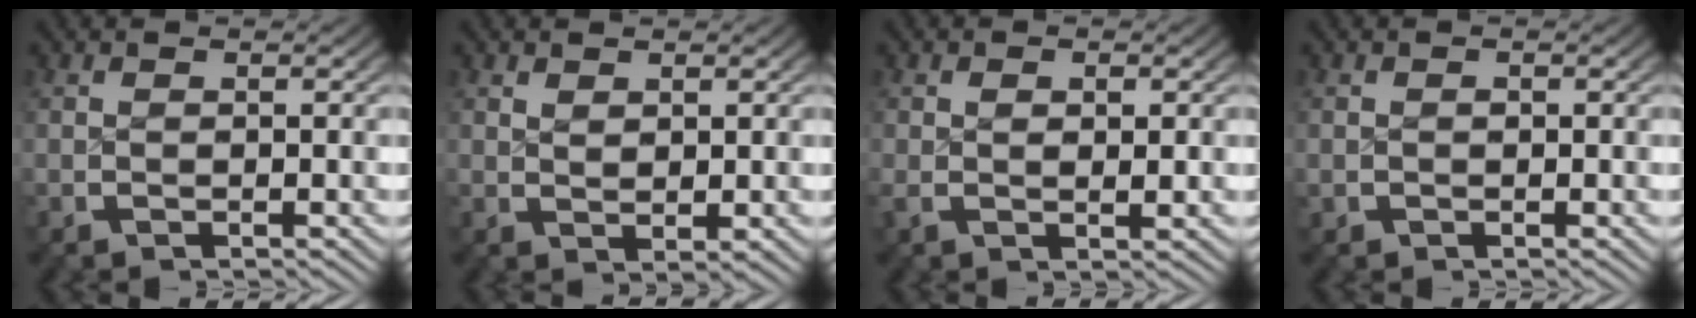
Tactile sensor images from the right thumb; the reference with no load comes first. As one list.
[{"total": 1.4, "force": [1.0, 0.4, 0.8], "torque": [-0.011, -0.006, 0.028]}, {"total": 1.7, "force": [0.3, 1.0, 1.3], "torque": [-0.029, -0.009, 0.012]}, {"total": 0.6, "force": [0.0, 0.6, 0.2], "torque": [-0.007, -0.004, 0.004]}]